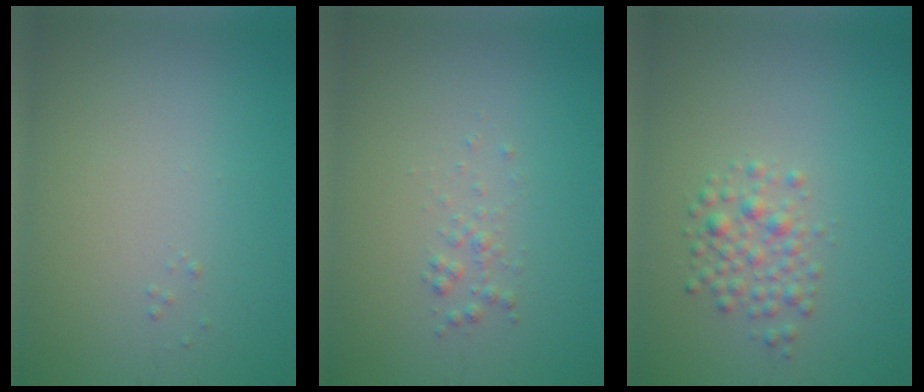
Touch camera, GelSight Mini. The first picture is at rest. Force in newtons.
{"total": 0.9, "press": 0.9, "slide": 0.0}
{"total": 2.2, "press": 2.2, "slide": 0.1}